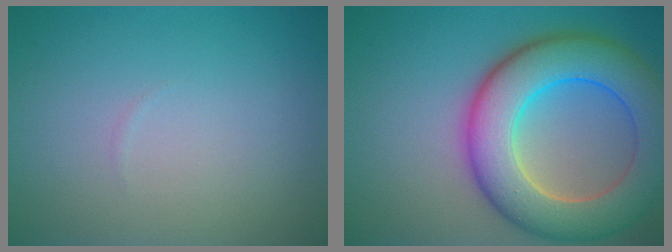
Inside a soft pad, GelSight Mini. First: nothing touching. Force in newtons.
{"total": 10.6, "press": 10.5, "slide": 0.5}